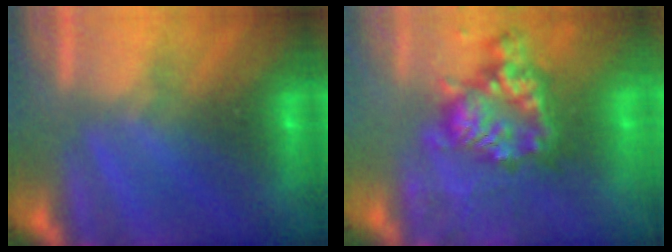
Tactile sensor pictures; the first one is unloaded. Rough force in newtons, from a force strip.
{"total": 9.5}